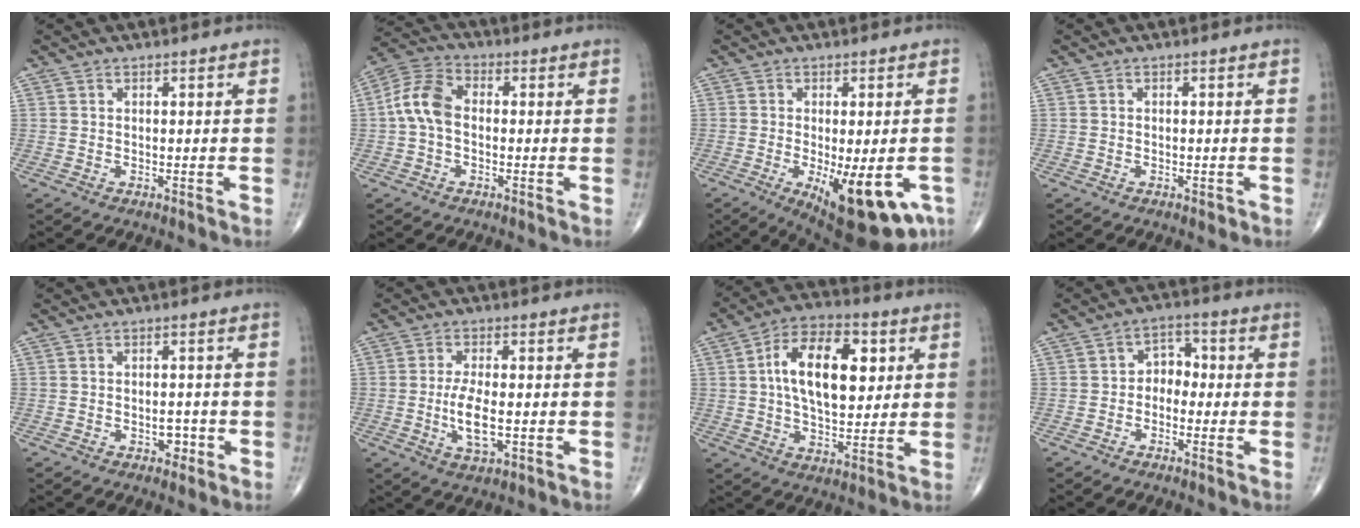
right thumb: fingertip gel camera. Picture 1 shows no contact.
{"total": 8.1, "force": [-0.4, 5.2, 6.1], "torque": [-0.122, 0.025, -0.020]}
{"total": 16.2, "force": [-6.1, 6.3, 13.6], "torque": [-0.152, -0.013, -0.070]}
{"total": 1.0, "force": [-0.5, 0.6, 0.7], "torque": [-0.008, -0.001, -0.006]}
{"total": 2.6, "force": [-1.1, 1.7, 1.7], "torque": [-0.012, 0.006, -0.014]}
{"total": 6.8, "force": [-1.1, 2.7, 6.2], "torque": [-0.122, -0.005, -0.018]}
{"total": 16.5, "force": [3.4, 8.8, 13.5], "torque": [-0.205, 0.006, 0.053]}
{"total": 4.7, "force": [-0.9, 3.6, 2.8], "torque": [-0.019, 0.023, -0.031]}